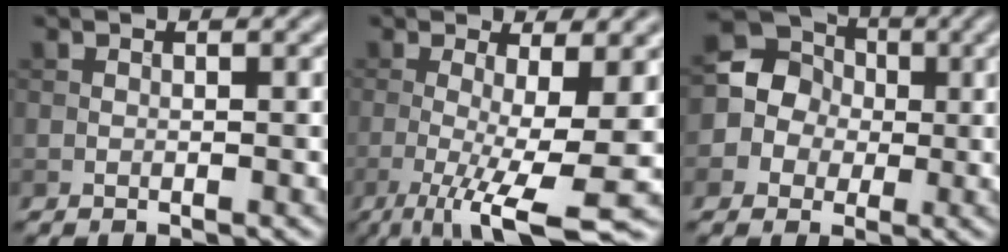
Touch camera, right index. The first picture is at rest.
{"total": 9.2, "force": [-2.0, 2.1, 8.7], "torque": [-0.129, -0.016, -0.027]}
{"total": 11.6, "force": [0.4, 11.1, 3.4], "torque": [-0.095, 0.033, -0.024]}